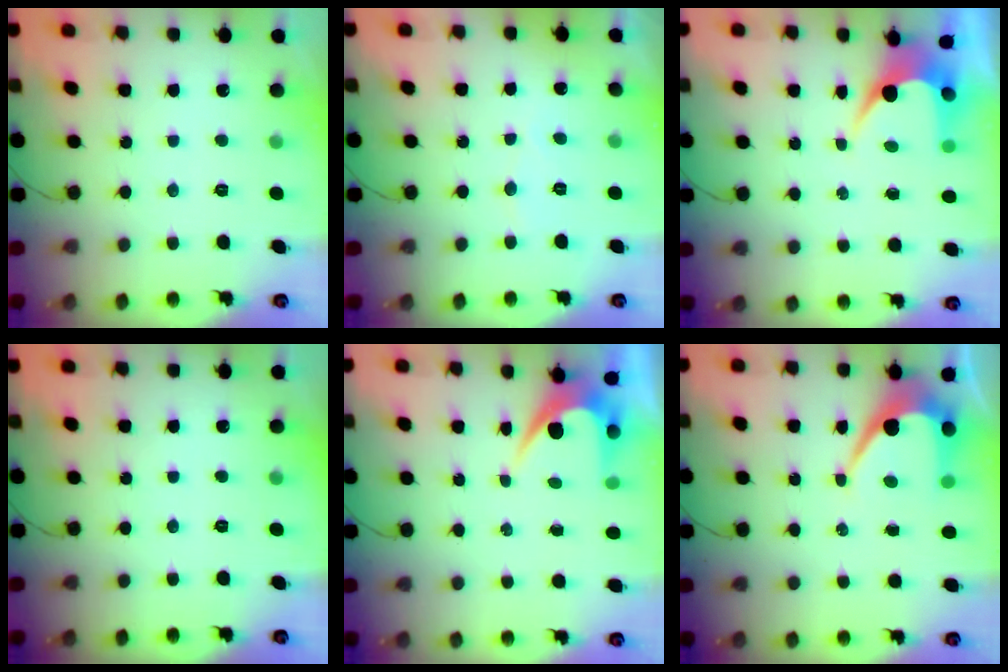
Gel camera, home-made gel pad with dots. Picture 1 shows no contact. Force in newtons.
{"total": 2.6, "press": 2.6, "slide": 0.2}
{"total": 6.5, "press": 6.5, "slide": 0.4}
{"total": 0.0}
{"total": 6.2, "press": 6.2, "slide": 0.3}
{"total": 8.4, "press": 8.4, "slide": 0.7}